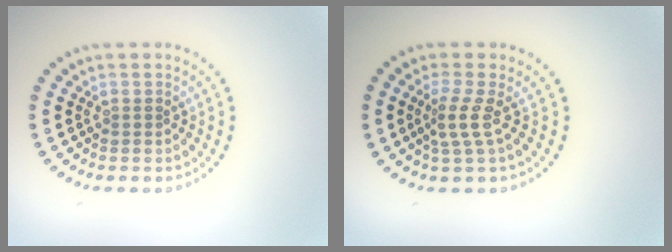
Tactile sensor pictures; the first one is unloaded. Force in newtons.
{"total": 2.2, "press": 1.5, "slide": 1.7}